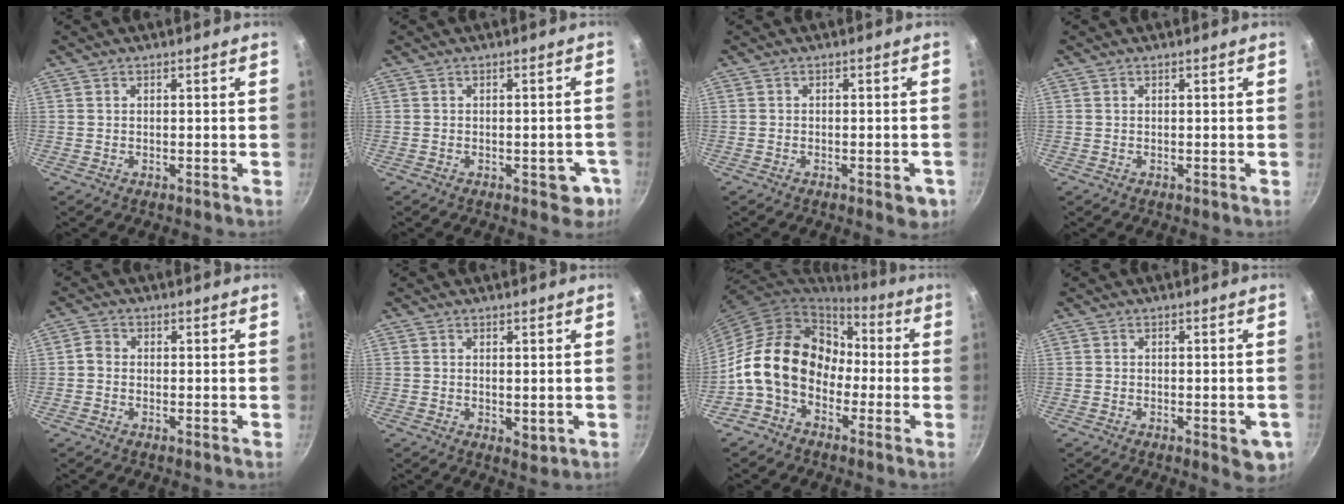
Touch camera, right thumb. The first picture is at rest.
{"total": 5.0, "force": [-2.0, 2.7, 3.7], "torque": [-0.015, 0.017, -0.020]}
{"total": 3.8, "force": [-1.7, 1.7, 3.0], "torque": [-0.029, 0.006, -0.019]}
{"total": 0.0}
{"total": 1.8, "force": [-0.7, 1.4, 0.8], "torque": [-0.019, 0.009, -0.022]}
{"total": 2.1, "force": [0.3, 1.2, 1.6], "torque": [-0.024, -0.007, 0.006]}
{"total": 16.2, "force": [-2.1, 12.4, 10.3], "torque": [-0.140, 0.052, -0.052]}
{"total": 5.2, "force": [-1.8, 2.2, 4.3], "torque": [-0.038, 0.000, -0.023]}